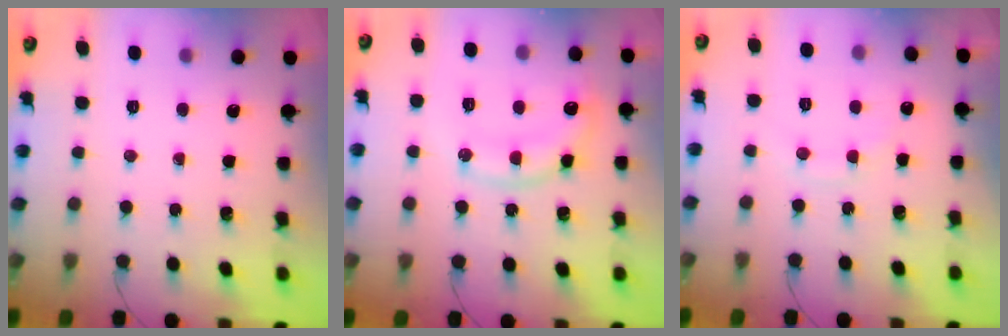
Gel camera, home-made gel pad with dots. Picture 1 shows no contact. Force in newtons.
{"total": 11.5, "press": 11.5, "slide": 1.0}
{"total": 7.4, "press": 7.2, "slide": 1.6}